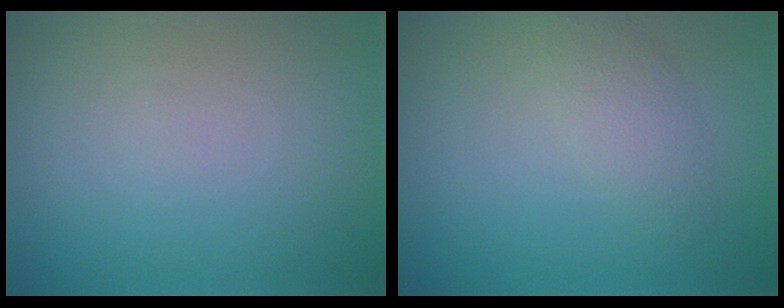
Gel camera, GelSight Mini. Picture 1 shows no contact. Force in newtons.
{"total": 2.1, "press": 2.1, "slide": 0.1}